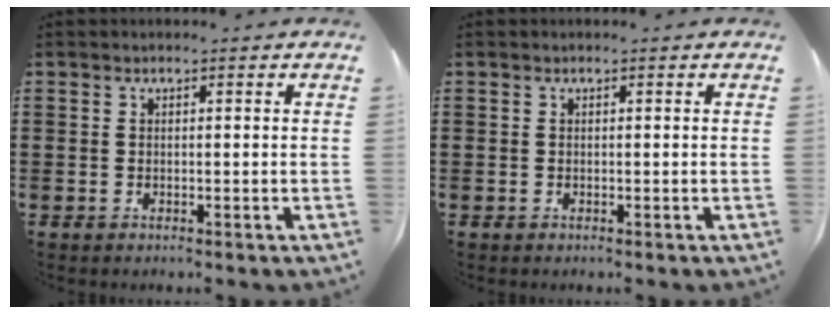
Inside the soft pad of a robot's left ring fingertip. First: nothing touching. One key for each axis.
{"total": 0.0}